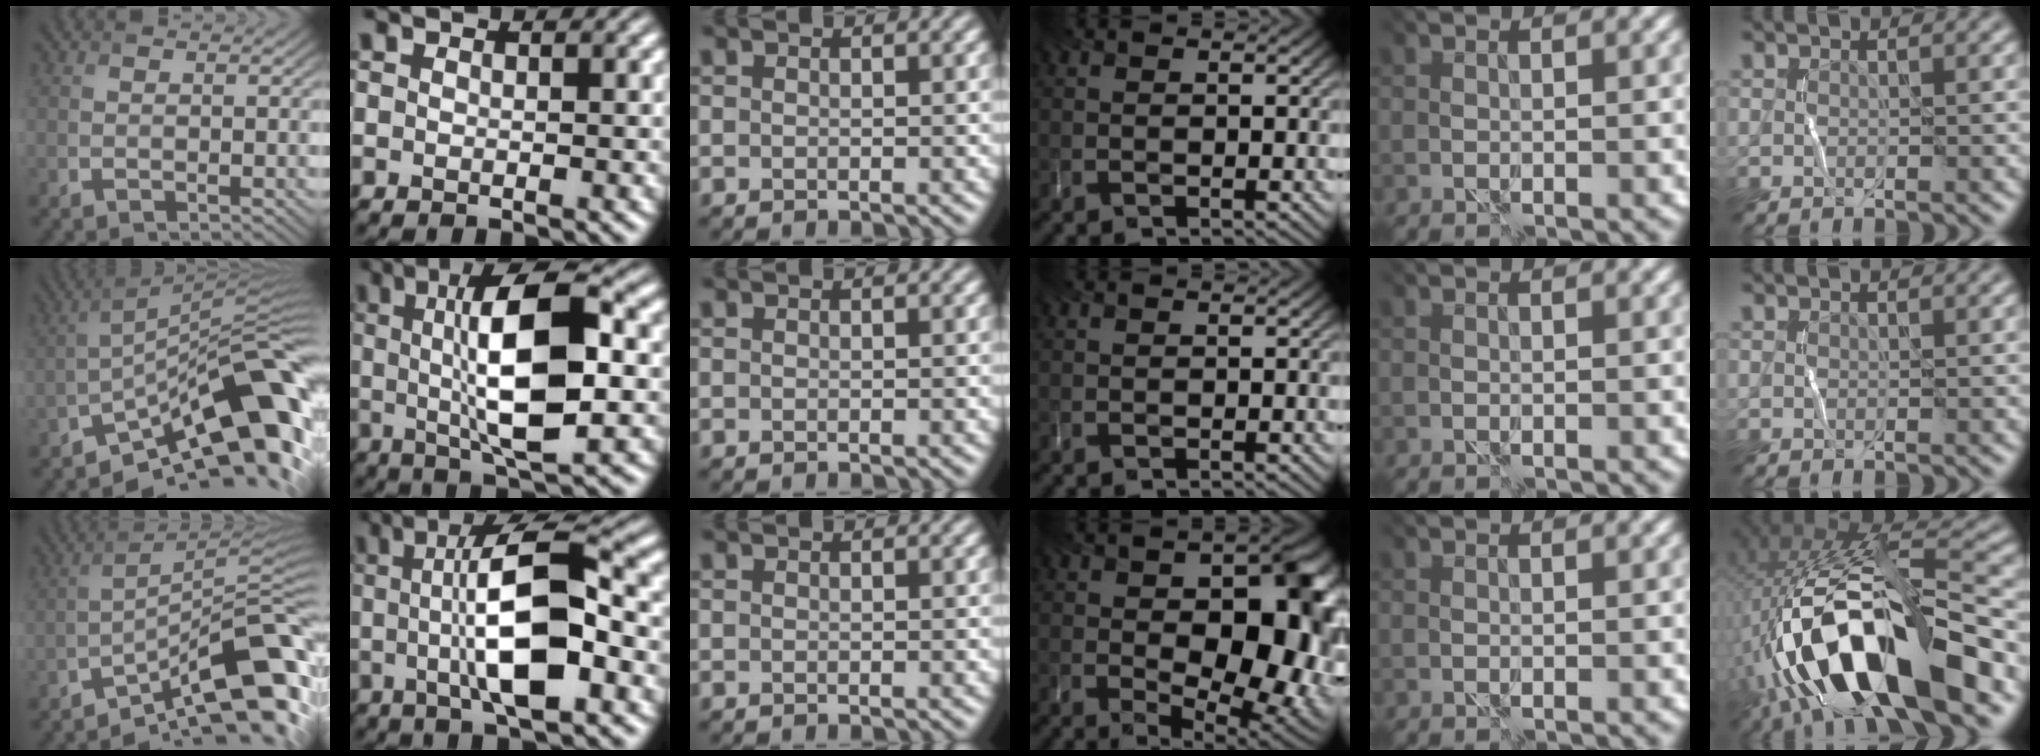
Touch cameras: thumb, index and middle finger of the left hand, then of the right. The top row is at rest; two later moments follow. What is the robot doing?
{"motion": "wrap", "object": "string"}